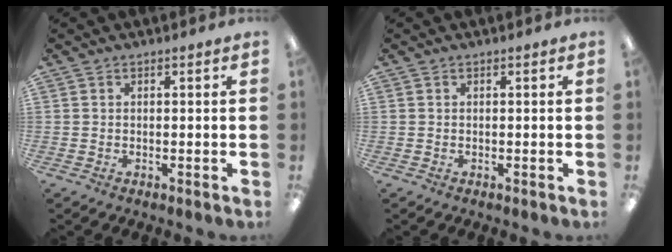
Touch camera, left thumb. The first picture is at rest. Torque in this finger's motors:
{"motor_torque": [0.01, 0.01, 0.00, 0.00, 0.00]}